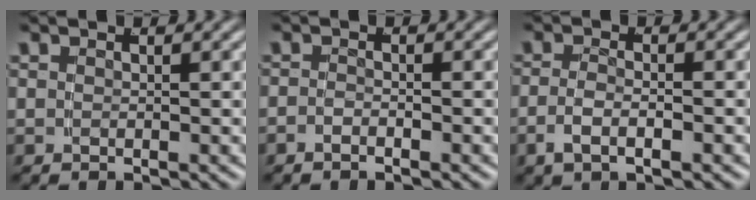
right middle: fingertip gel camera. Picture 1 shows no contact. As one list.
[{"total": 1.1, "force": [-1.0, 0.3, 0.3], "torque": [-0.009, -0.003, -0.021]}, {"total": 2.3, "force": [-1.3, 0.7, 1.8], "torque": [-0.042, -0.007, -0.020]}]